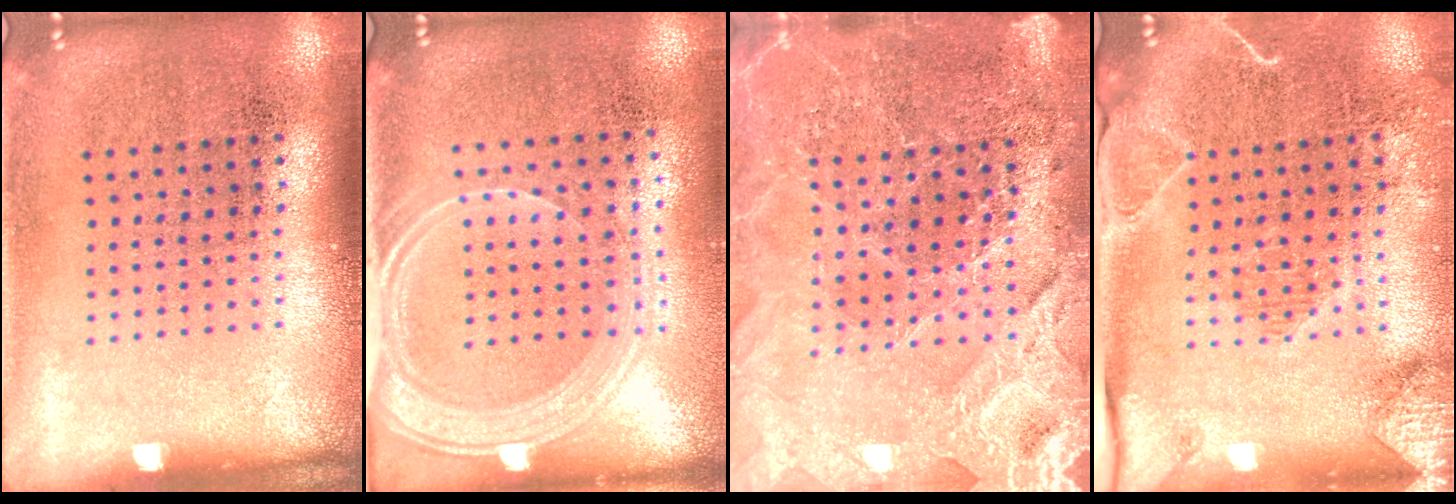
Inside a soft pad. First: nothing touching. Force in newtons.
{"total": 1.9, "press": 1.6, "slide": 1.0}
{"total": 4.3, "press": 4.1, "slide": 1.4}
{"total": 2.0, "press": 2.0, "slide": 0.1}